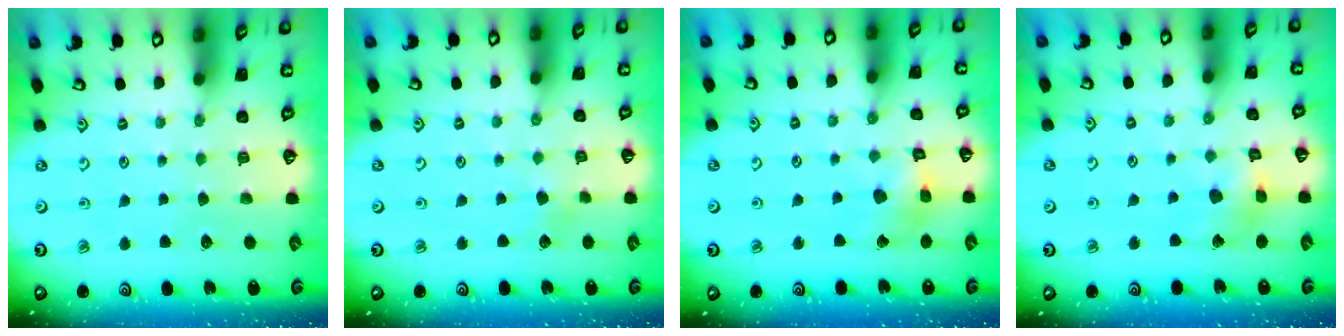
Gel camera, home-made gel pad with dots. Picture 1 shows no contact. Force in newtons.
{"total": 2.5, "press": 2.5, "slide": 0.2}
{"total": 7.6, "press": 7.5, "slide": 0.7}
{"total": 9.4, "press": 9.3, "slide": 1.0}